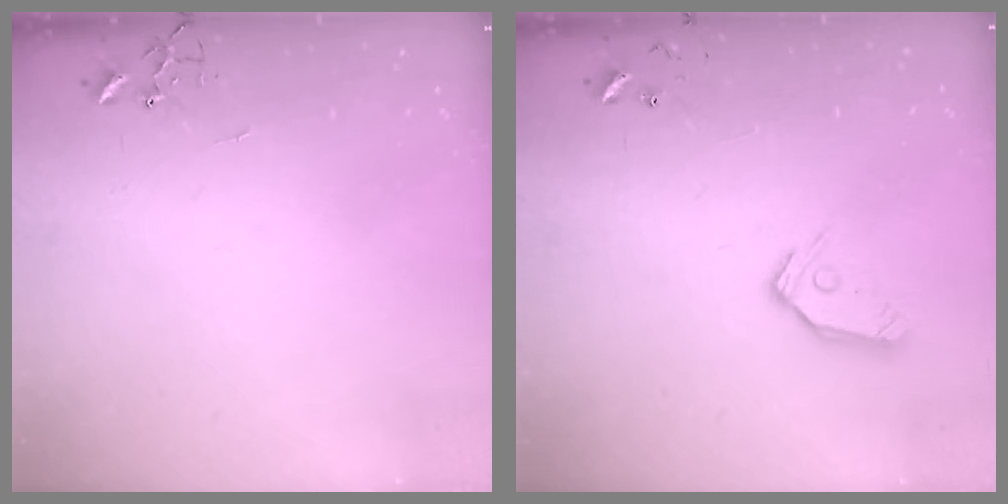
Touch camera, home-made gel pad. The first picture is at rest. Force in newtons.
{"total": 10.1, "press": 10.1, "slide": 1.2}